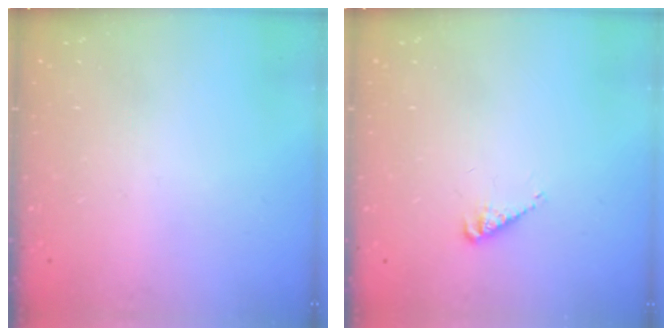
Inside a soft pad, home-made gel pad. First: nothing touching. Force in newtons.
{"total": 1.7, "press": 1.7, "slide": 0.4}